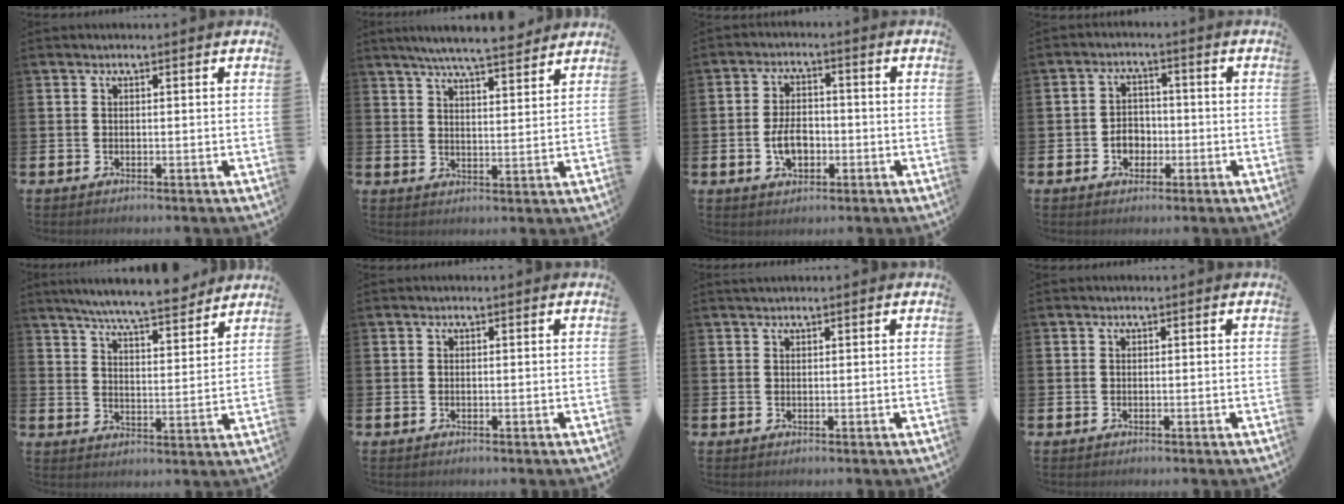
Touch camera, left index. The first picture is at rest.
{"total": 6.5, "force": [6.2, 0.2, 2.0], "torque": [-0.040, -0.035, 0.107]}
{"total": 4.5, "force": [-1.1, 2.9, 3.3], "torque": [-0.047, 0.002, -0.024]}
{"total": 3.4, "force": [-1.1, 2.8, 1.6], "torque": [-0.012, -0.004, -0.028]}
{"total": 7.6, "force": [7.3, 0.3, 2.2], "torque": [-0.049, -0.048, 0.125]}
{"total": 0.0}
{"total": 0.8, "force": [0.8, 0.1, 0.2], "torque": [0.002, -0.001, 0.012]}
{"total": 0.0}